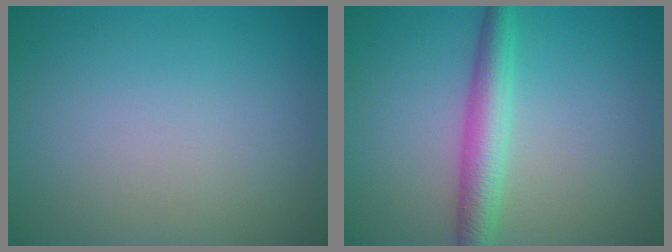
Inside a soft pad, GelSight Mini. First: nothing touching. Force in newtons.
{"total": 4.0, "press": 4.0, "slide": 0.1}